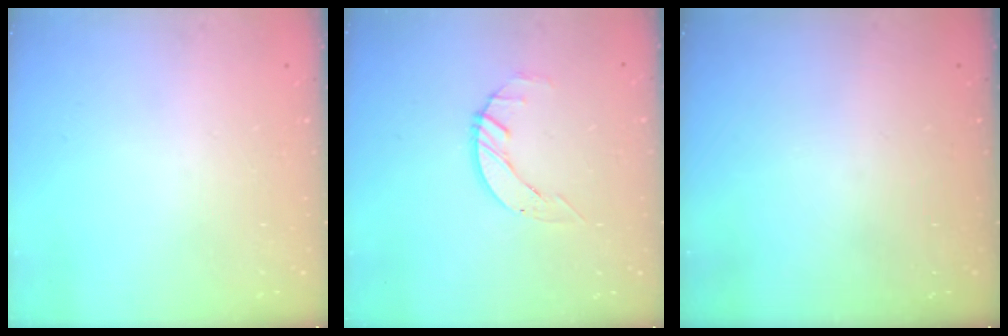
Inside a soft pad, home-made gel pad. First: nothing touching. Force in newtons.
{"total": 2.7, "press": 2.7, "slide": 0.3}
{"total": 0.0}